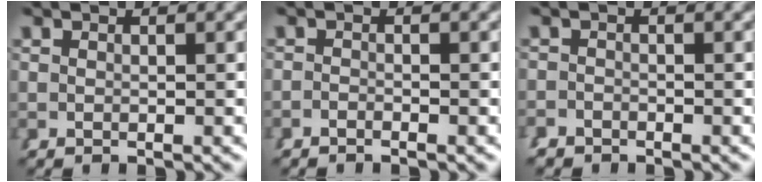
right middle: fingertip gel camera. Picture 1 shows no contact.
{"total": 1.2, "force": [-1.0, -0.6, -0.3], "torque": [0.010, -0.003, -0.019]}
{"total": 1.6, "force": [-1.5, 0.1, -0.5], "torque": [0.014, -0.012, -0.021]}